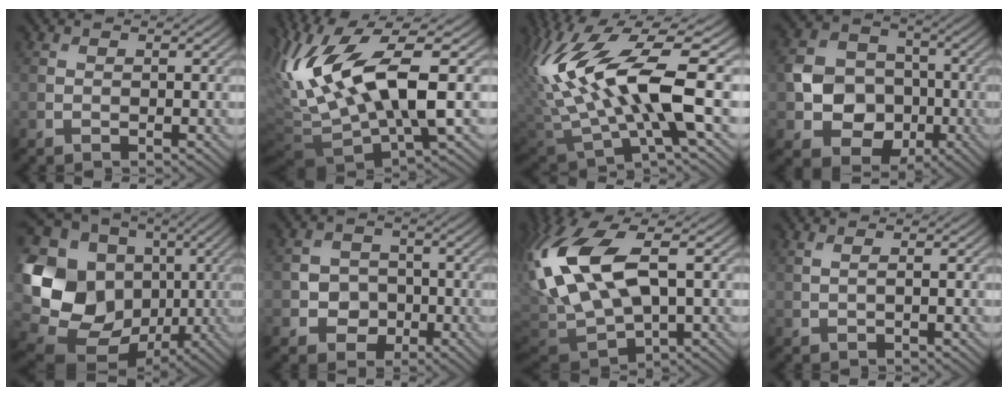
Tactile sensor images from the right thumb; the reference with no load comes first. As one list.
[{"total": 17.7, "force": [1.9, 5.5, 16.7], "torque": [-0.339, 0.013, 0.036]}, {"total": 16.6, "force": [2.5, 6.4, 15.1], "torque": [-0.336, 0.004, 0.051]}, {"total": 10.2, "force": [-2.2, 8.4, 5.4], "torque": [-0.122, -0.011, -0.055]}, {"total": 19.2, "force": [0.1, 16.4, 10.0], "torque": [-0.251, -0.020, 0.026]}, {"total": 4.4, "force": [-1.2, 3.8, 1.7], "torque": [-0.025, -0.002, -0.041]}, {"total": 16.6, "force": [1.8, 8.1, 14.3], "torque": [-0.347, -0.002, 0.031]}, {"total": 0.9, "force": [0.4, -0.1, 0.8], "torque": [-0.022, 0.005, 0.008]}]